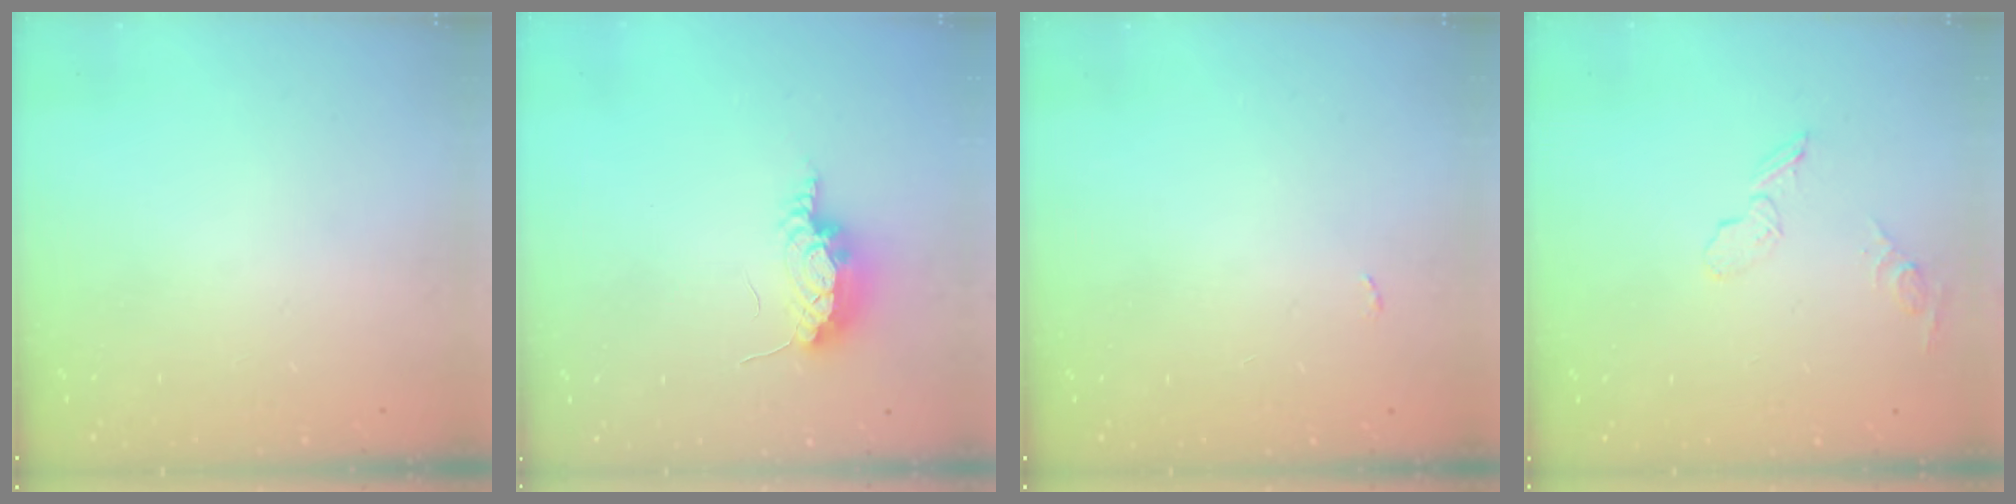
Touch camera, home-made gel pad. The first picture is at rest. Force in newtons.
{"total": 10.6, "press": 8.5, "slide": 6.4}
{"total": 2.2, "press": 2.2, "slide": 0.3}
{"total": 6.9, "press": 6.9, "slide": 0.9}